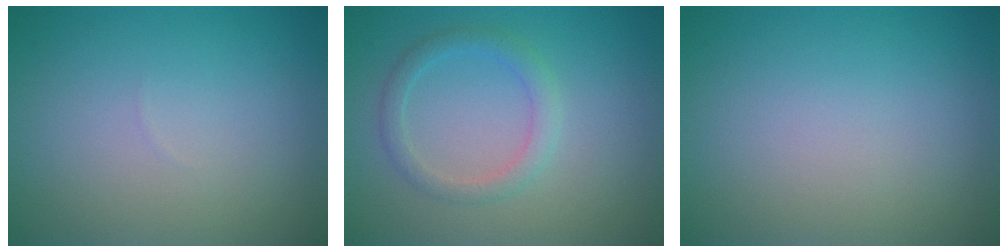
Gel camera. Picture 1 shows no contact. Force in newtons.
{"total": 2.1, "press": 2.1, "slide": 0.1}
{"total": 0.0}